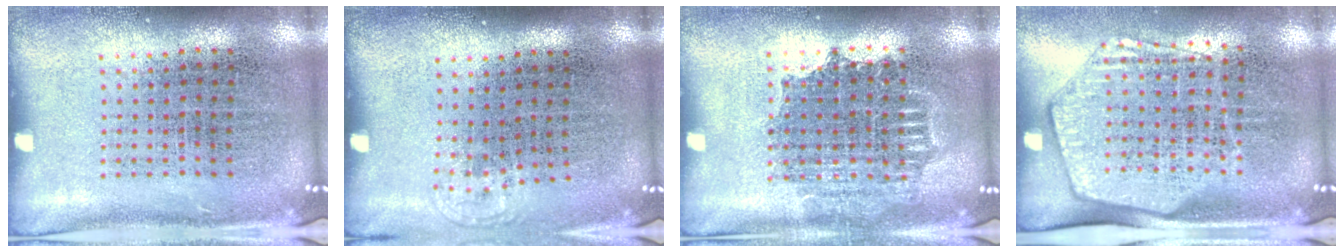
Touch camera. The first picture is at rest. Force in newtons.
{"total": 0.6, "press": 0.5, "slide": 0.4}
{"total": 1.4, "press": 1.2, "slide": 0.7}
{"total": 1.9, "press": 1.7, "slide": 0.9}